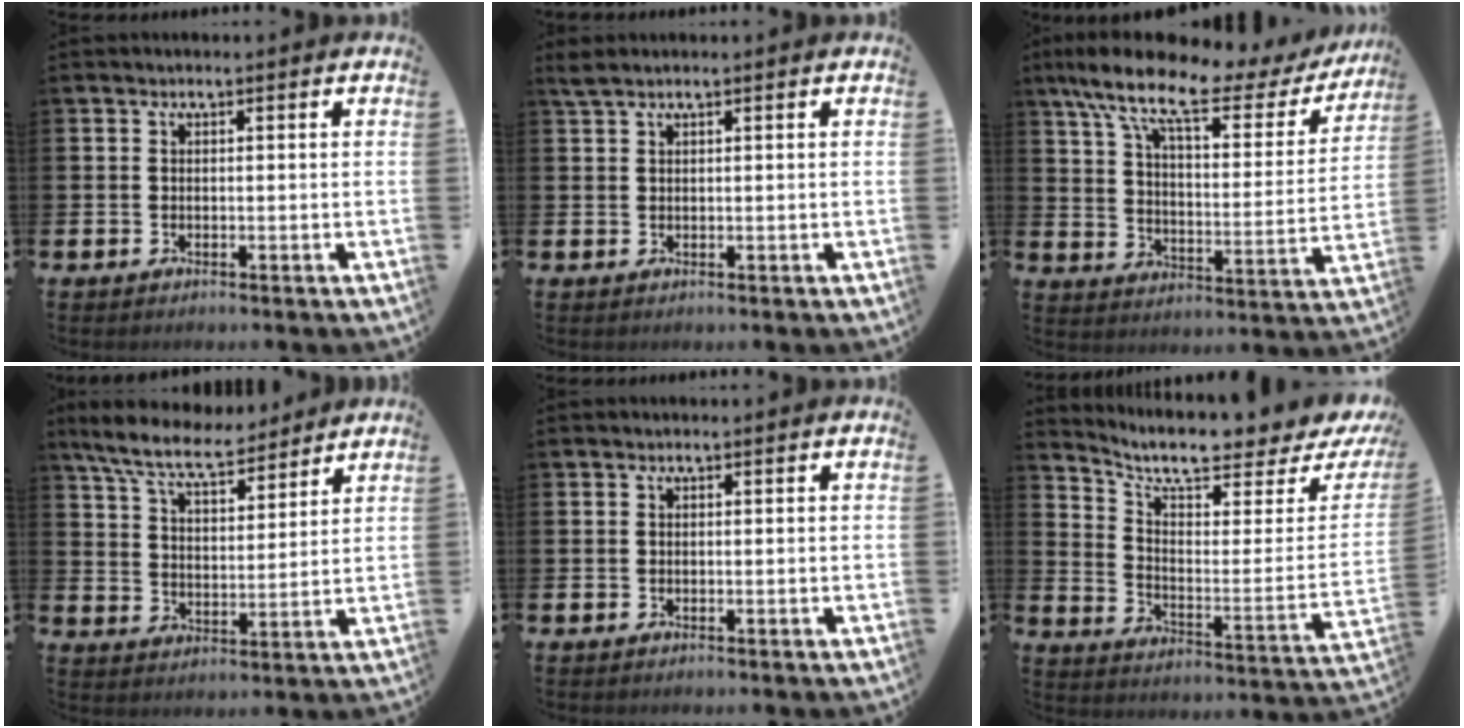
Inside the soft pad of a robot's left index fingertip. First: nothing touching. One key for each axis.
{"total": 1.5, "fx": 1.1, "fy": 0.2, "fz": 0.9, "tx": -0.015, "ty": 0.001, "tz": 0.020}
{"total": 11.9, "fx": 8.7, "fy": 3.7, "fz": 7.2, "tx": -0.160, "ty": -0.048, "tz": 0.141}
{"total": 8.3, "fx": 7.6, "fy": 1.6, "fz": 3.0, "tx": -0.090, "ty": -0.032, "tz": 0.138}
{"total": 0.0}
{"total": 9.1, "fx": 8.1, "fy": 1.8, "fz": 3.9, "tx": -0.083, "ty": -0.074, "tz": 0.131}